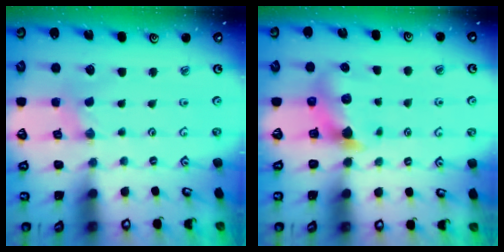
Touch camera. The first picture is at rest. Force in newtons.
{"total": 6.1, "press": 6.1, "slide": 0.2}